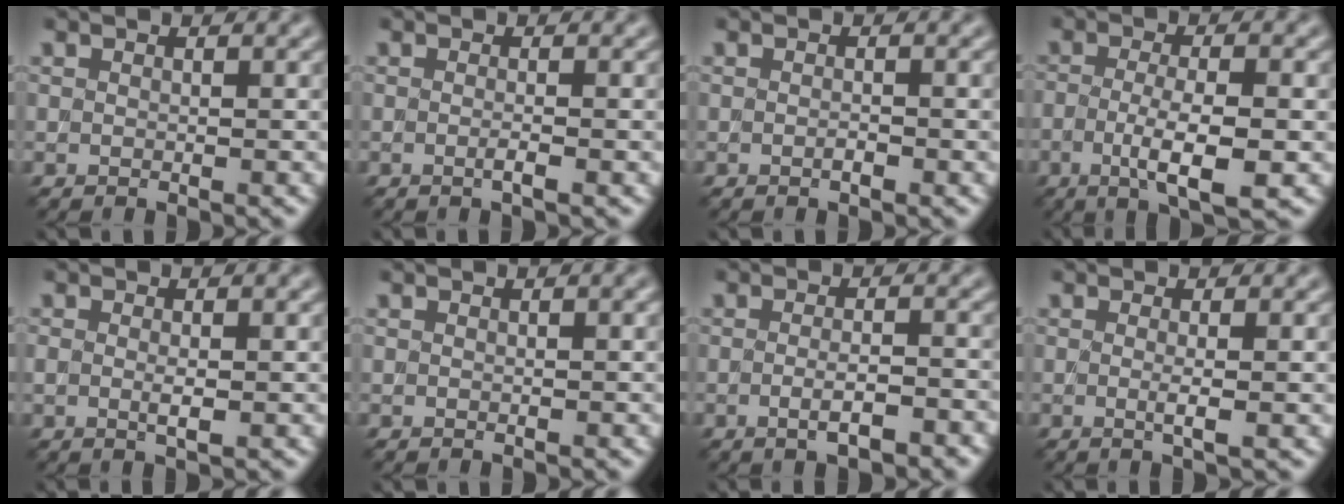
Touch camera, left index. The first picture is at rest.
{"total": 1.4, "force": [-0.2, 0.4, 1.4], "torque": [-0.017, -0.001, -0.009]}
{"total": 1.1, "force": [-0.3, 0.3, 1.0], "torque": [-0.015, 0.000, -0.007]}
{"total": 5.1, "force": [-1.5, 1.3, 4.7], "torque": [-0.089, -0.002, -0.027]}
{"total": 1.4, "force": [0.0, 0.3, 1.4], "torque": [-0.030, -0.001, -0.002]}
{"total": 0.8, "force": [0.1, 0.3, 0.8], "torque": [-0.009, 0.002, -0.002]}
{"total": 3.0, "force": [-1.2, 0.9, 2.7], "torque": [-0.048, -0.003, -0.018]}
{"total": 2.3, "force": [0.0, 0.6, 2.2], "torque": [-0.033, -0.003, -0.006]}